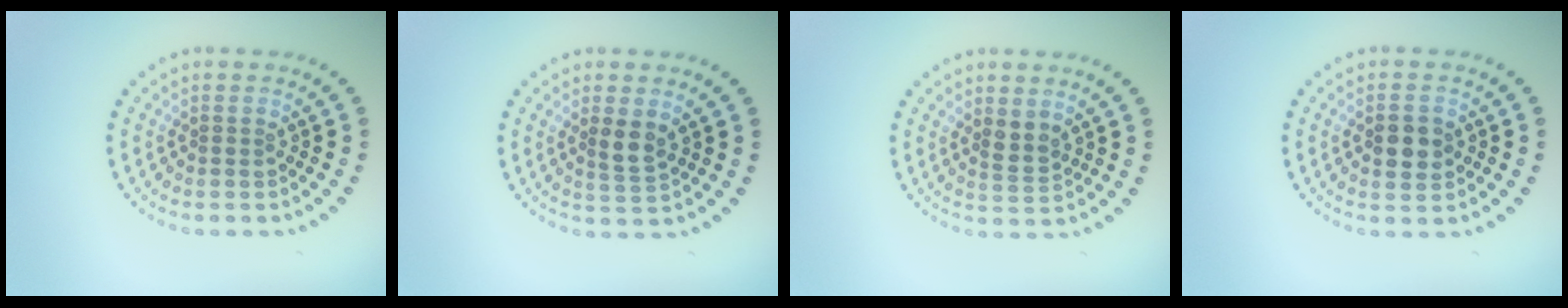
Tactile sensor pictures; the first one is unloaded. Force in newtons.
{"total": 2.0, "press": 1.8, "slide": 0.8}
{"total": 1.9, "press": 1.6, "slide": 1.0}
{"total": 2.9, "press": 2.9, "slide": 0.2}